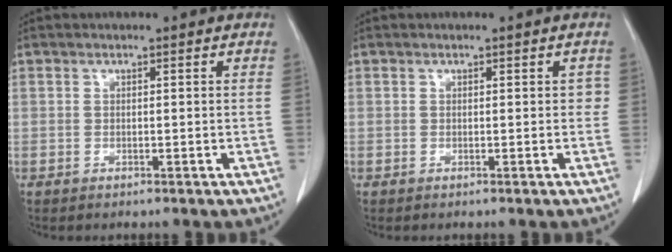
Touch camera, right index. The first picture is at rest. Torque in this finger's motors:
{"motor_torque": [0.05, -0.02, 0.01, 0.00]}